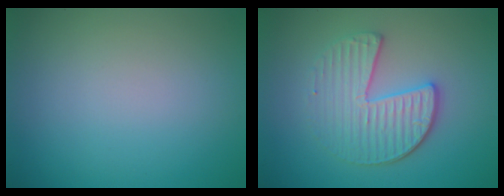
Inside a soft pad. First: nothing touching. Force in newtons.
{"total": 4.0, "press": 3.5, "slide": 1.8}